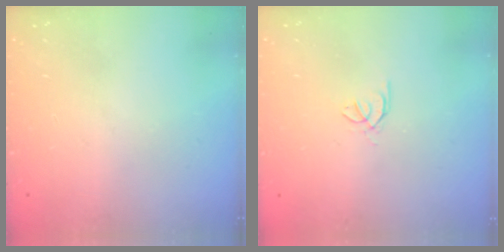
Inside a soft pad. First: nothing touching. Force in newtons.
{"total": 0.5, "press": 0.4, "slide": 0.3}